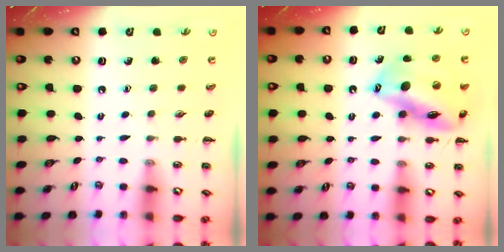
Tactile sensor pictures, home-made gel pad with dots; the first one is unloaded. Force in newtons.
{"total": 17.3, "press": 16.8, "slide": 4.0}